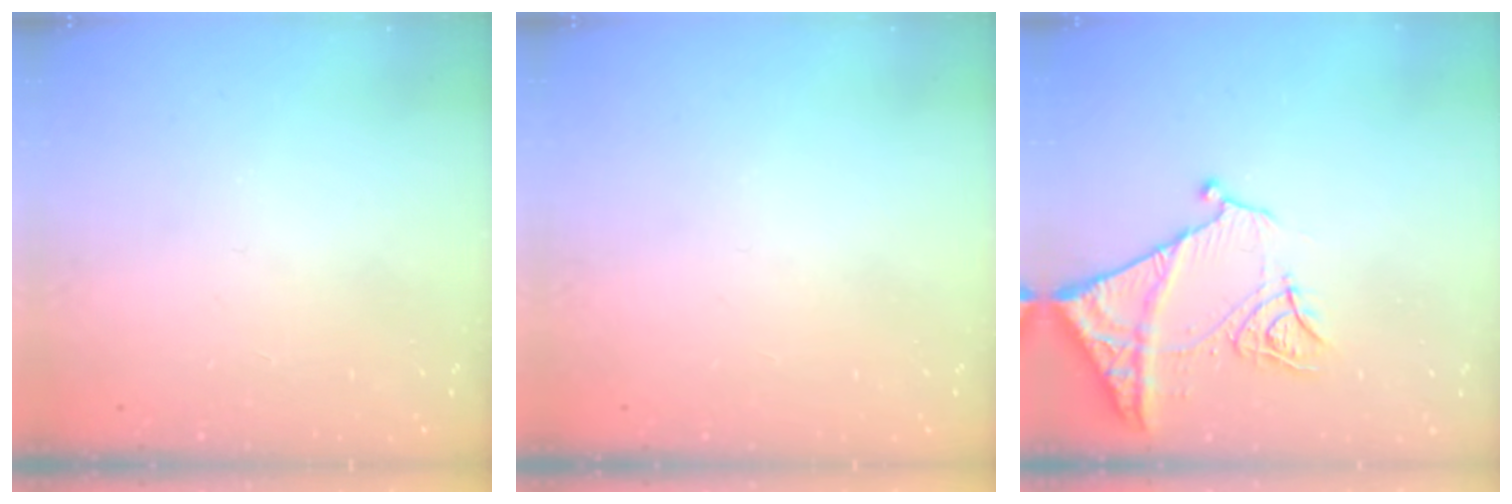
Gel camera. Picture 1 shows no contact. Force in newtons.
{"total": 0.0}
{"total": 11.9, "press": 11.8, "slide": 1.4}